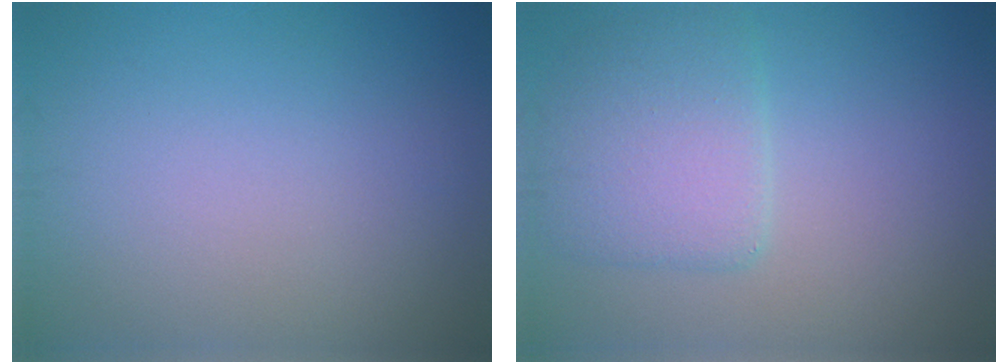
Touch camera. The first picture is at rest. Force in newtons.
{"total": 4.4, "press": 4.4, "slide": 0.3}